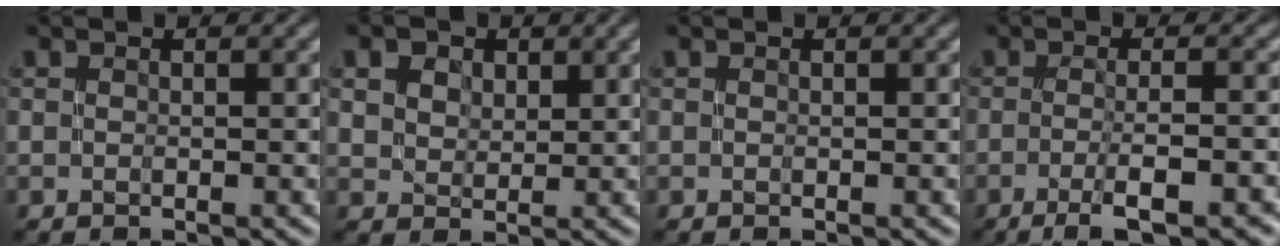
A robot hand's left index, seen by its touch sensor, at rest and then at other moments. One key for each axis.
{"total": 5.0, "fx": 3.0, "fy": 3.2, "fz": 2.4, "tx": -0.064, "ty": 0.016, "tz": 0.041}
{"total": 0.0}
{"total": 5.6, "fx": -2.6, "fy": 1.3, "fz": 4.9, "tx": -0.070, "ty": 0.001, "tz": -0.037}